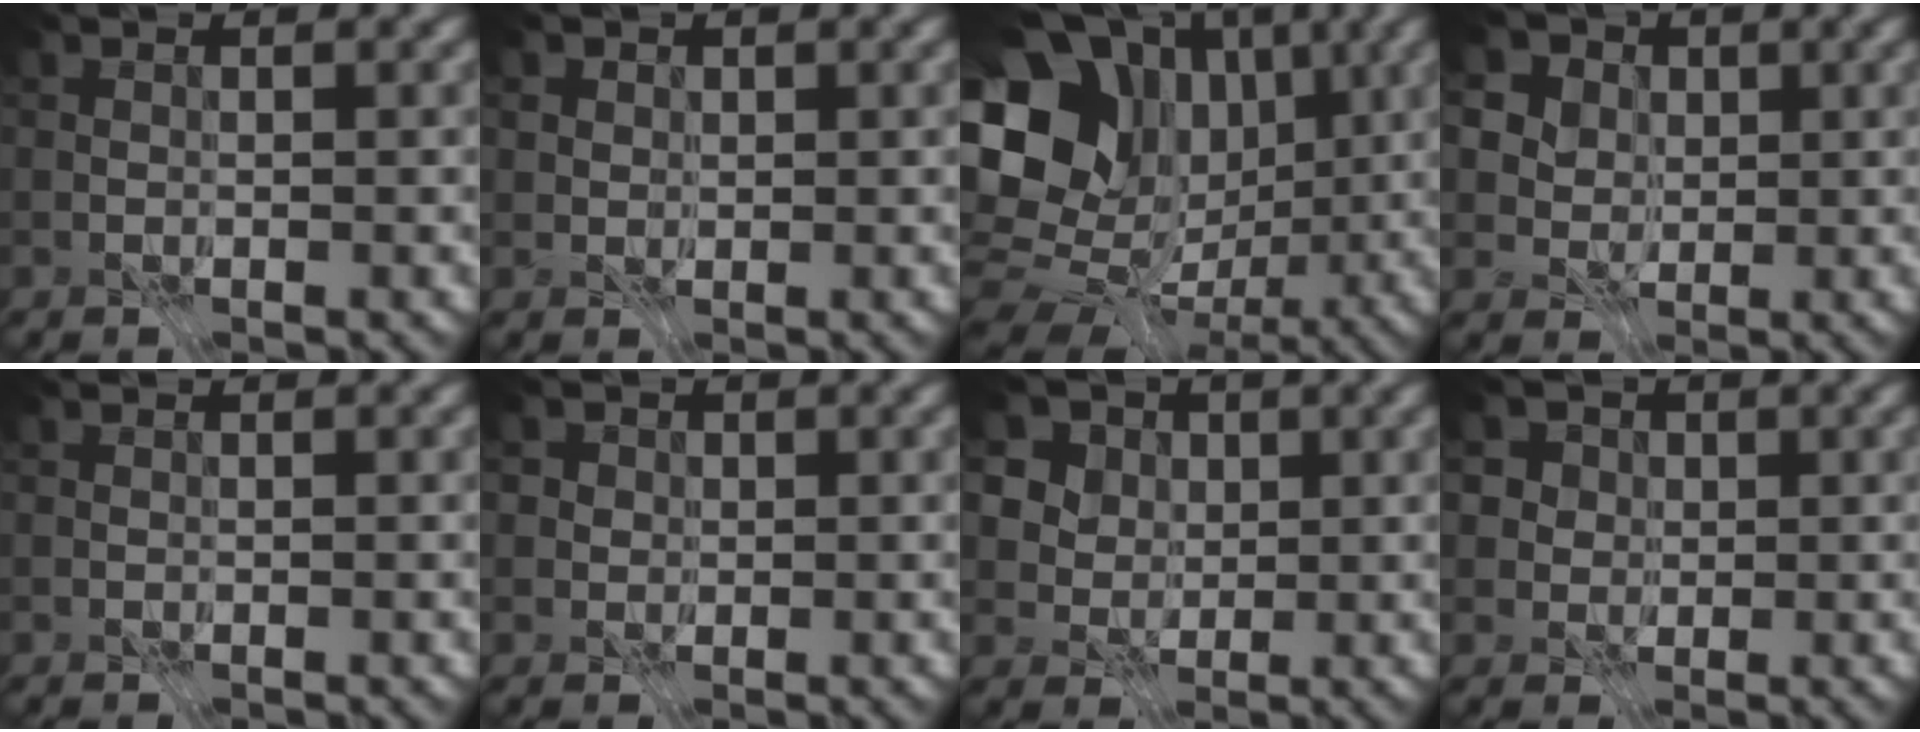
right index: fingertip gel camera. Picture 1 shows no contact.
{"total": 1.8, "force": [0.8, 1.6, 0.5], "torque": [-0.023, -0.003, 0.028]}
{"total": 17.4, "force": [2.3, 14.2, 9.8], "torque": [-0.175, 0.025, 0.033]}
{"total": 9.4, "force": [4.1, 7.4, 4.0], "torque": [-0.083, 0.017, 0.055]}
{"total": 0.0}
{"total": 2.7, "force": [0.8, 2.4, 0.9], "torque": [-0.014, 0.006, 0.005]}
{"total": 8.7, "force": [3.8, 6.9, 3.8], "torque": [-0.074, 0.010, 0.048]}
{"total": 5.2, "force": [2.0, 4.3, 2.0], "torque": [-0.040, 0.010, 0.019]}